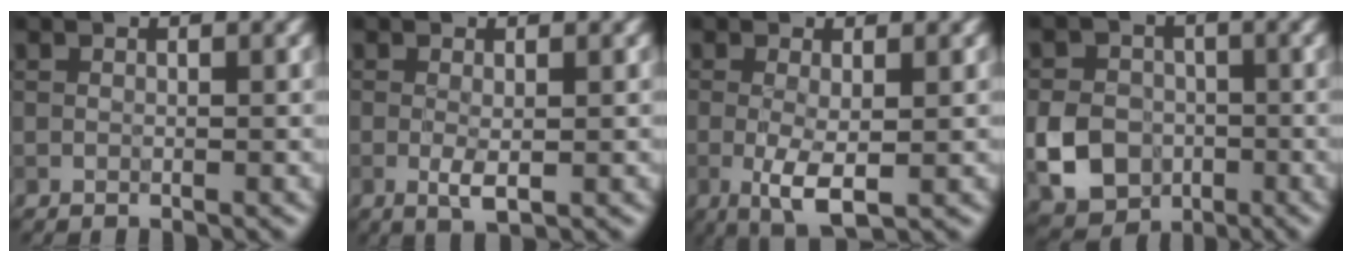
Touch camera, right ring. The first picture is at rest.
{"total": 1.8, "force": [-0.2, 0.5, 1.8], "torque": [-0.034, -0.007, -0.003]}
{"total": 3.5, "force": [-0.5, 0.9, 3.3], "torque": [-0.069, -0.012, -0.008]}
{"total": 5.6, "force": [-1.6, 4.7, 2.6], "torque": [-0.045, -0.003, -0.040]}